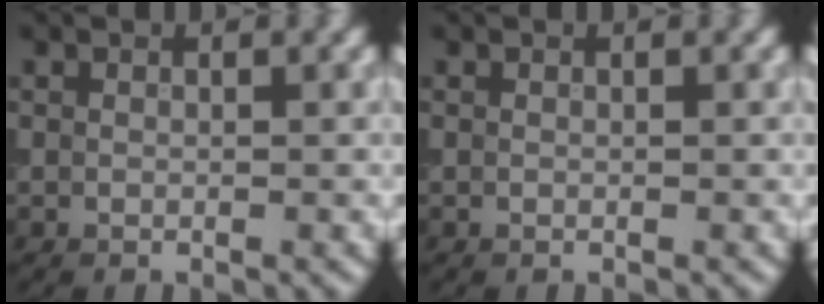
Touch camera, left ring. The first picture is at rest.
{"total": 0.0}